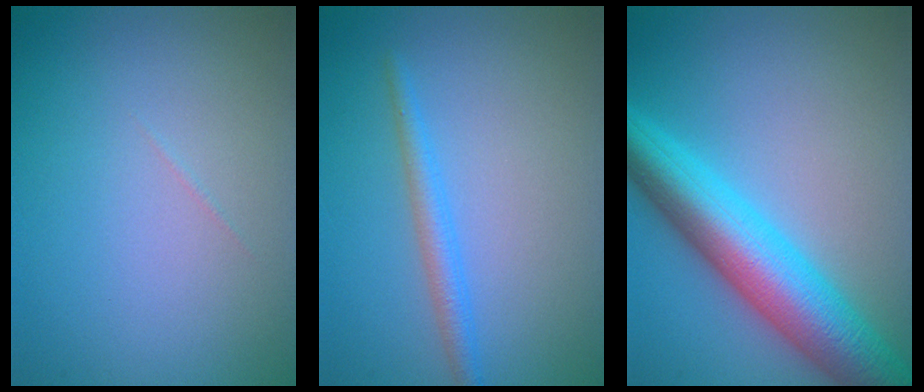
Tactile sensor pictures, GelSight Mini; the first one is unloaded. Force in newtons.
{"total": 2.1, "press": 2.0, "slide": 0.2}
{"total": 9.2, "press": 9.2, "slide": 0.2}